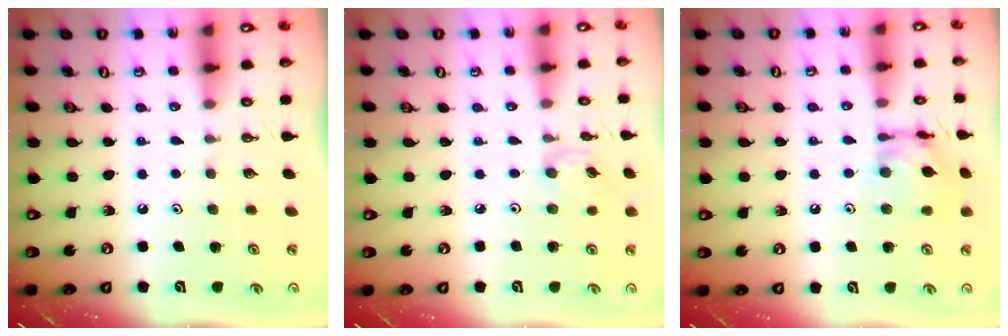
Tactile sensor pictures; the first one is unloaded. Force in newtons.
{"total": 2.6, "press": 2.6, "slide": 0.4}
{"total": 13.1, "press": 13.1, "slide": 1.1}